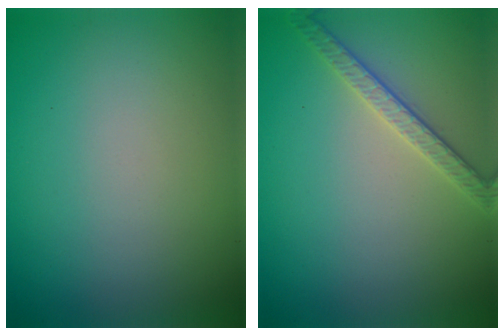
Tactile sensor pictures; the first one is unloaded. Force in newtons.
{"total": 2.6, "press": 2.5, "slide": 0.8}